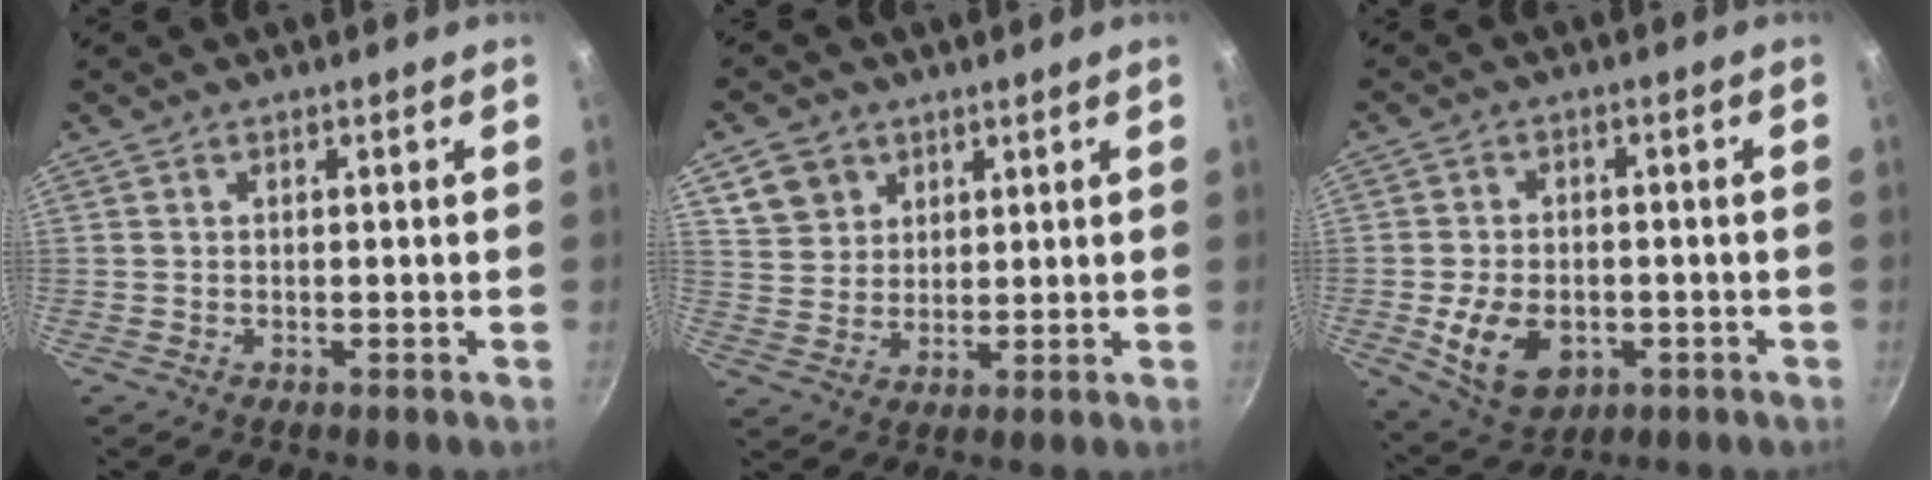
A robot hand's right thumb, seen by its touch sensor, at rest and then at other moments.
{"total": 7.3, "force": [3.7, 6.0, 2.0], "torque": [-0.010, 0.000, 0.074]}
{"total": 11.1, "force": [-2.8, 7.7, 7.5], "torque": [-0.117, 0.001, -0.034]}